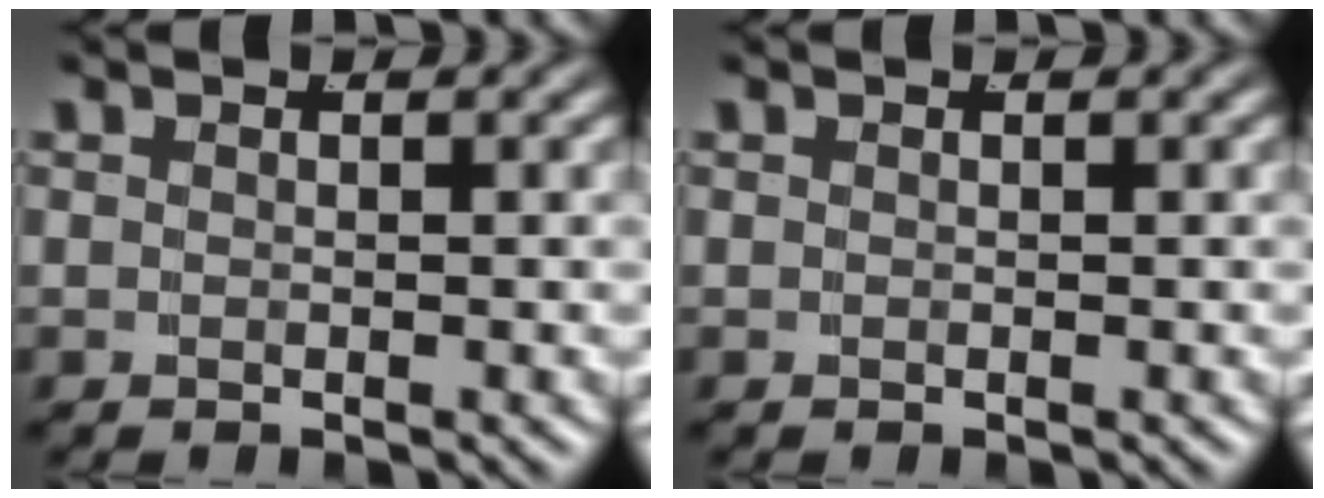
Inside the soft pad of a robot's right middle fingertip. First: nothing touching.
{"total": 0.0}